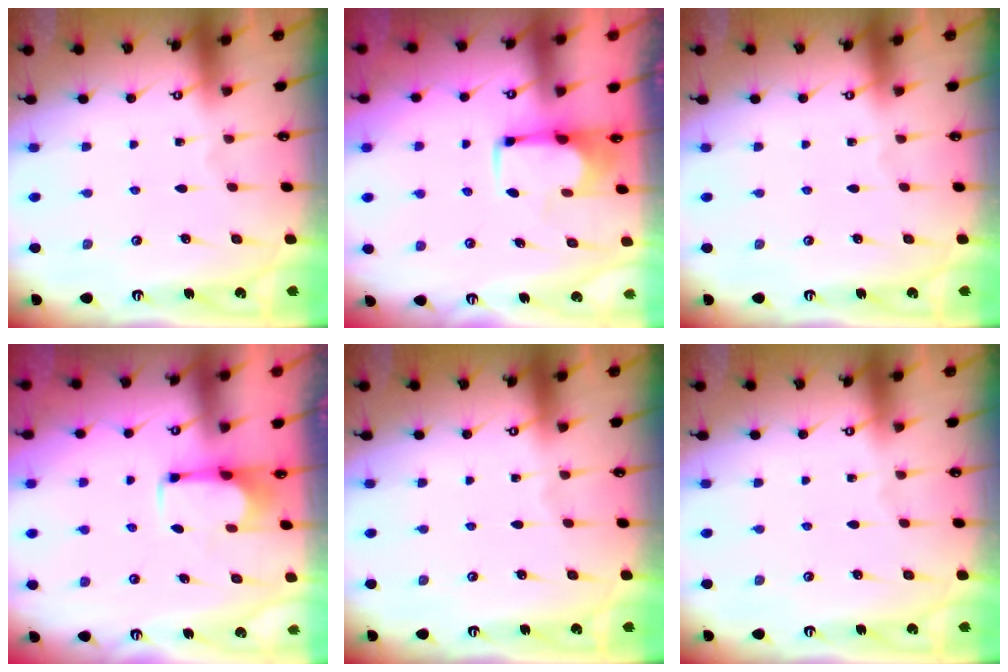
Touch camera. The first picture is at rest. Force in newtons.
{"total": 1.8, "press": 1.7, "slide": 0.7}
{"total": 0.0}
{"total": 2.6, "press": 2.4, "slide": 0.9}
{"total": 0.0}
{"total": 0.0}